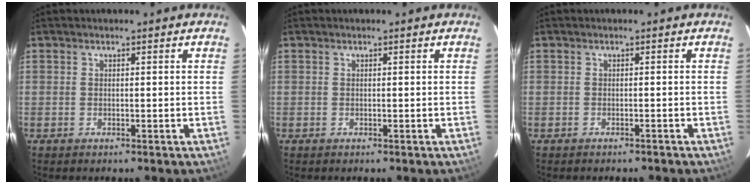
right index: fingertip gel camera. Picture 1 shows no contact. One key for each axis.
{"total": 0.0}
{"total": 0.9, "fx": -0.9, "fy": 0.1, "fz": 0.2, "tx": -0.005, "ty": 0.004, "tz": -0.011}